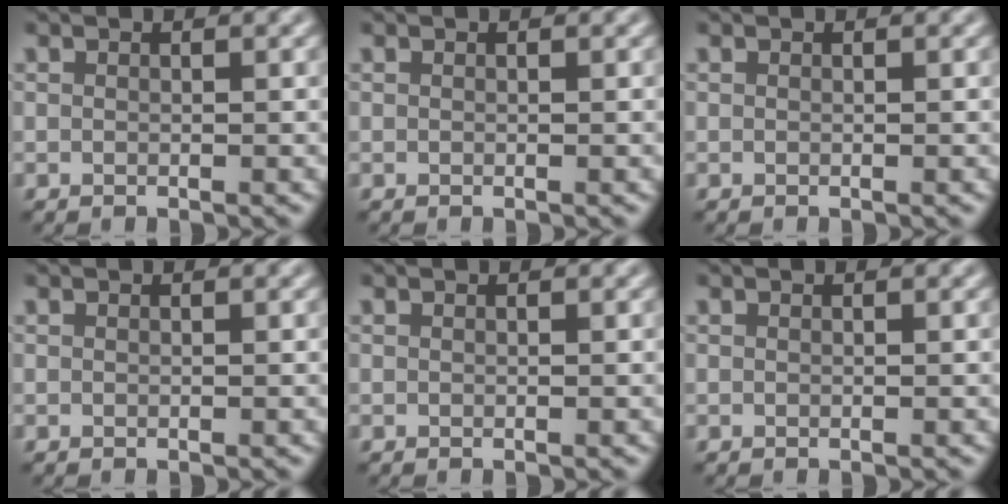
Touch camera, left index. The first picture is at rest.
{"total": 0.0}
{"total": 0.0}
{"total": 0.0}
{"total": 0.0}
{"total": 0.0}